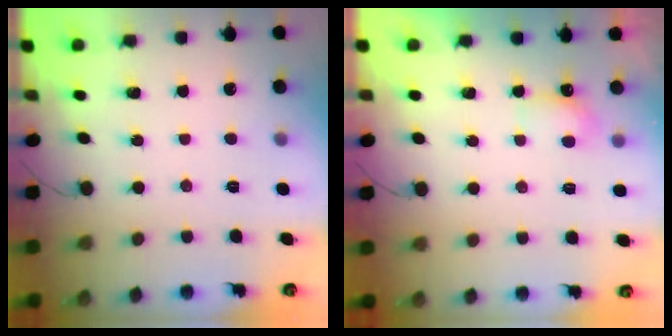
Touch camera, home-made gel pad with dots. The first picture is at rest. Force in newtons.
{"total": 4.3, "press": 4.1, "slide": 1.2}